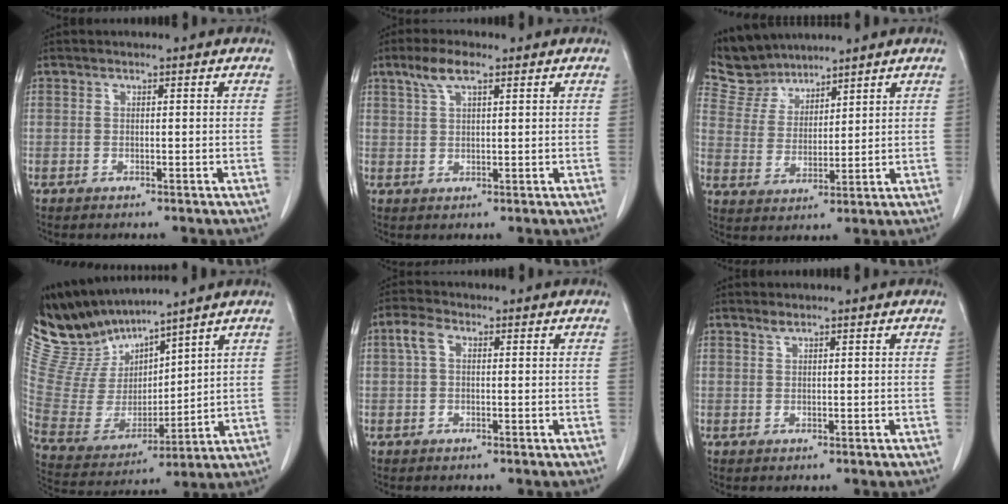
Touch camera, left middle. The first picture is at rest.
{"total": 4.4, "force": [2.7, 1.1, 3.3], "torque": [-0.074, 0.013, 0.055]}
{"total": 7.3, "force": [7.0, 2.2, 0.2], "torque": [-0.016, 0.011, 0.149]}
{"total": 12.2, "force": [11.8, 1.8, 2.3], "torque": [-0.074, 0.003, 0.256]}
{"total": 2.7, "force": [0.6, 1.4, 2.2], "torque": [-0.052, 0.018, 0.014]}
{"total": 0.8, "force": [0.7, 0.0, 0.4], "torque": [-0.012, 0.001, 0.015]}